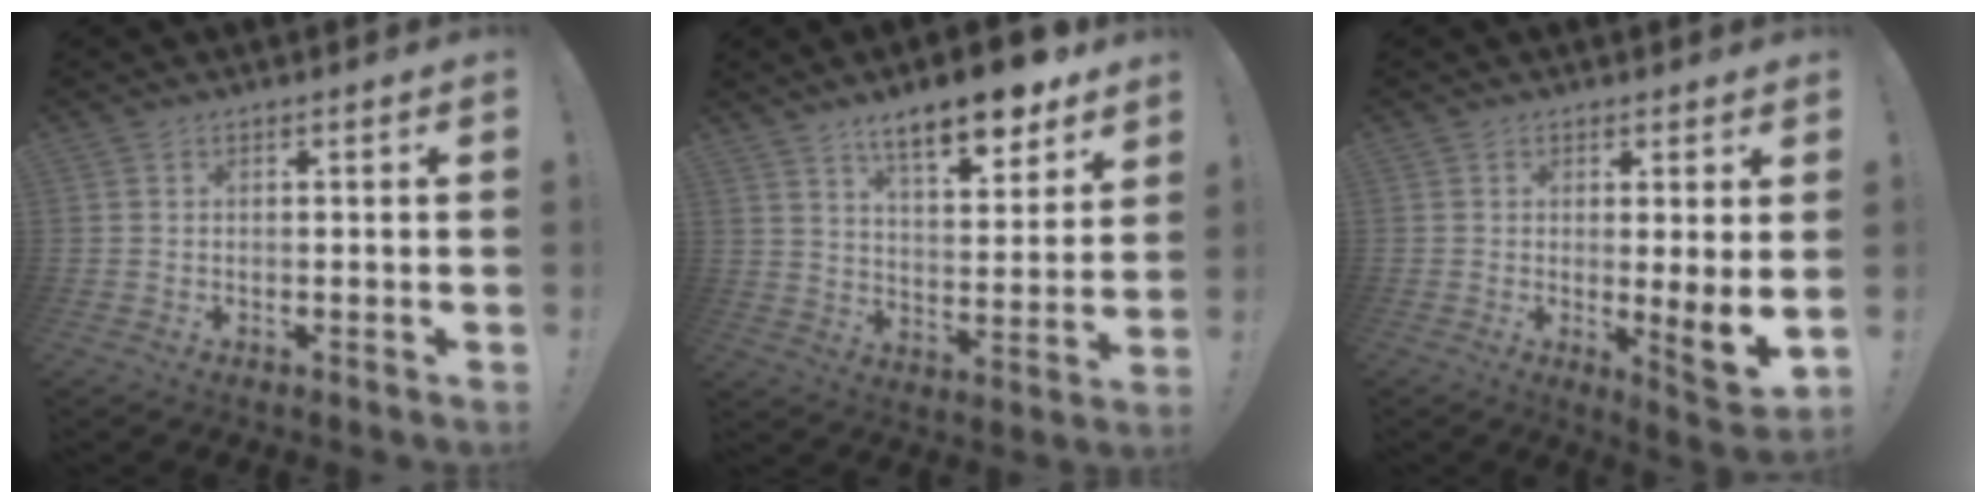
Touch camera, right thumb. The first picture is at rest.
{"total": 14.4, "force": [10.2, 4.2, 9.3], "torque": [-0.140, -0.066, 0.167]}
{"total": 6.8, "force": [0.2, -0.2, 6.8], "torque": [-0.083, -0.023, 0.004]}